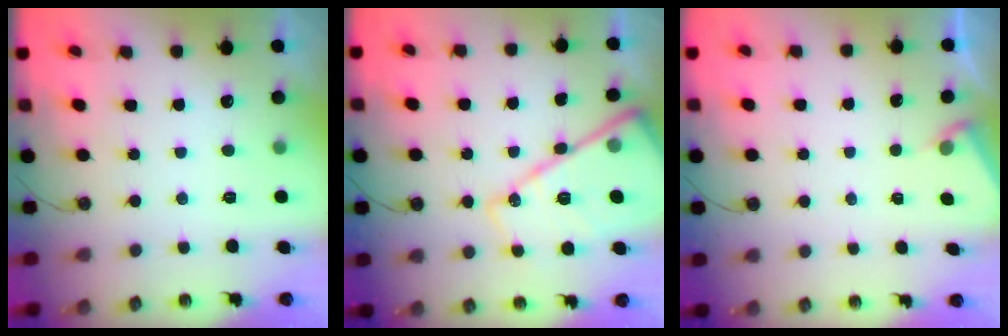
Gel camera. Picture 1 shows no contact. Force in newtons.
{"total": 20.9, "press": 20.8, "slide": 2.0}
{"total": 3.0, "press": 2.9, "slide": 0.4}